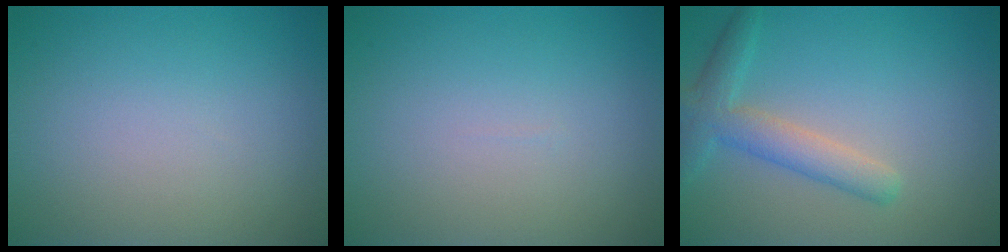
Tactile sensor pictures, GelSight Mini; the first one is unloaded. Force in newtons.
{"total": 0.0}
{"total": 3.6, "press": 3.6, "slide": 0.2}